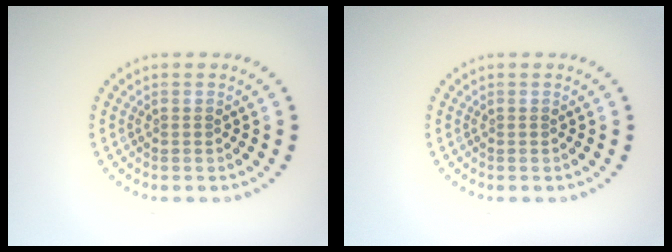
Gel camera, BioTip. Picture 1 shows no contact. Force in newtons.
{"total": 0.0}